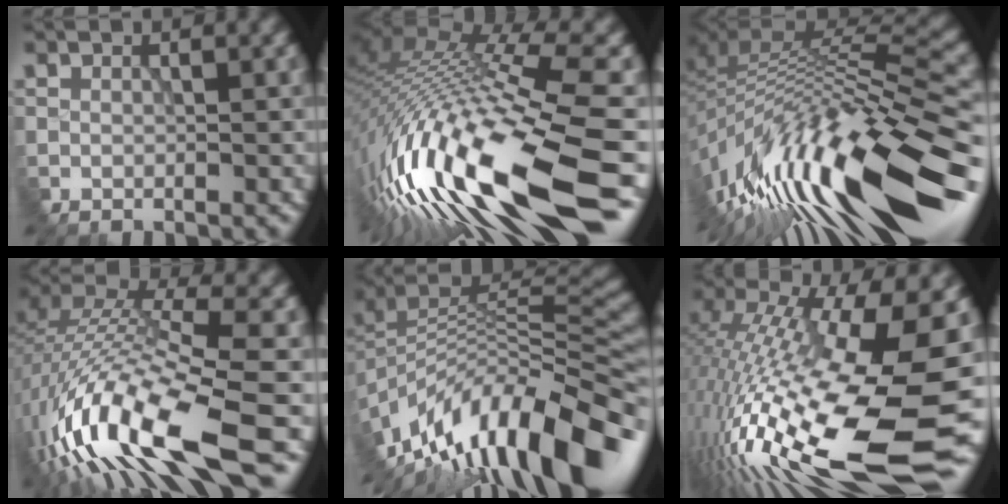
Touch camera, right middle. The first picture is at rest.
{"total": 17.3, "force": [-7.7, 3.9, 15.0], "torque": [-0.300, -0.010, -0.131]}
{"total": 15.7, "force": [-6.8, 5.0, 13.2], "torque": [-0.245, 0.018, -0.118]}
{"total": 14.6, "force": [-6.5, 4.1, 12.5], "torque": [-0.267, 0.005, -0.114]}
{"total": 13.6, "force": [-7.3, 5.0, 10.3], "torque": [-0.188, 0.024, -0.132]}
{"total": 18.1, "force": [-3.8, 4.8, 17.1], "torque": [-0.325, -0.017, -0.071]}